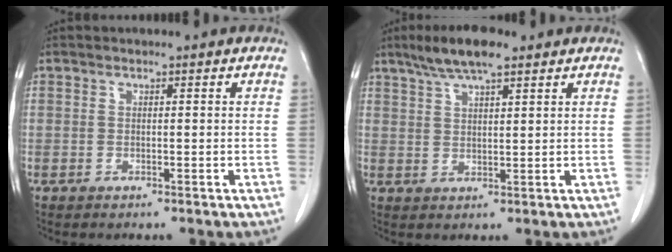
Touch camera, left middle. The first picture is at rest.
{"total": 6.9, "force": [5.0, 1.3, 4.6], "torque": [-0.094, 0.014, 0.090]}